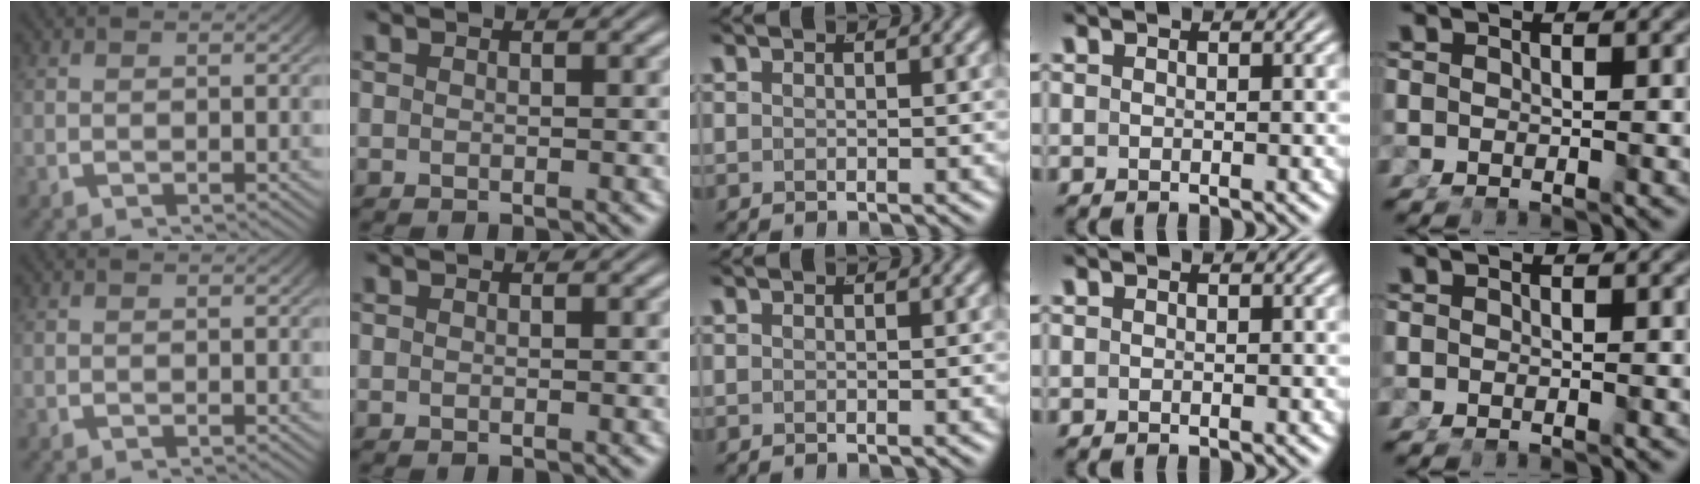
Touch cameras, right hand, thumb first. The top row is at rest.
{}